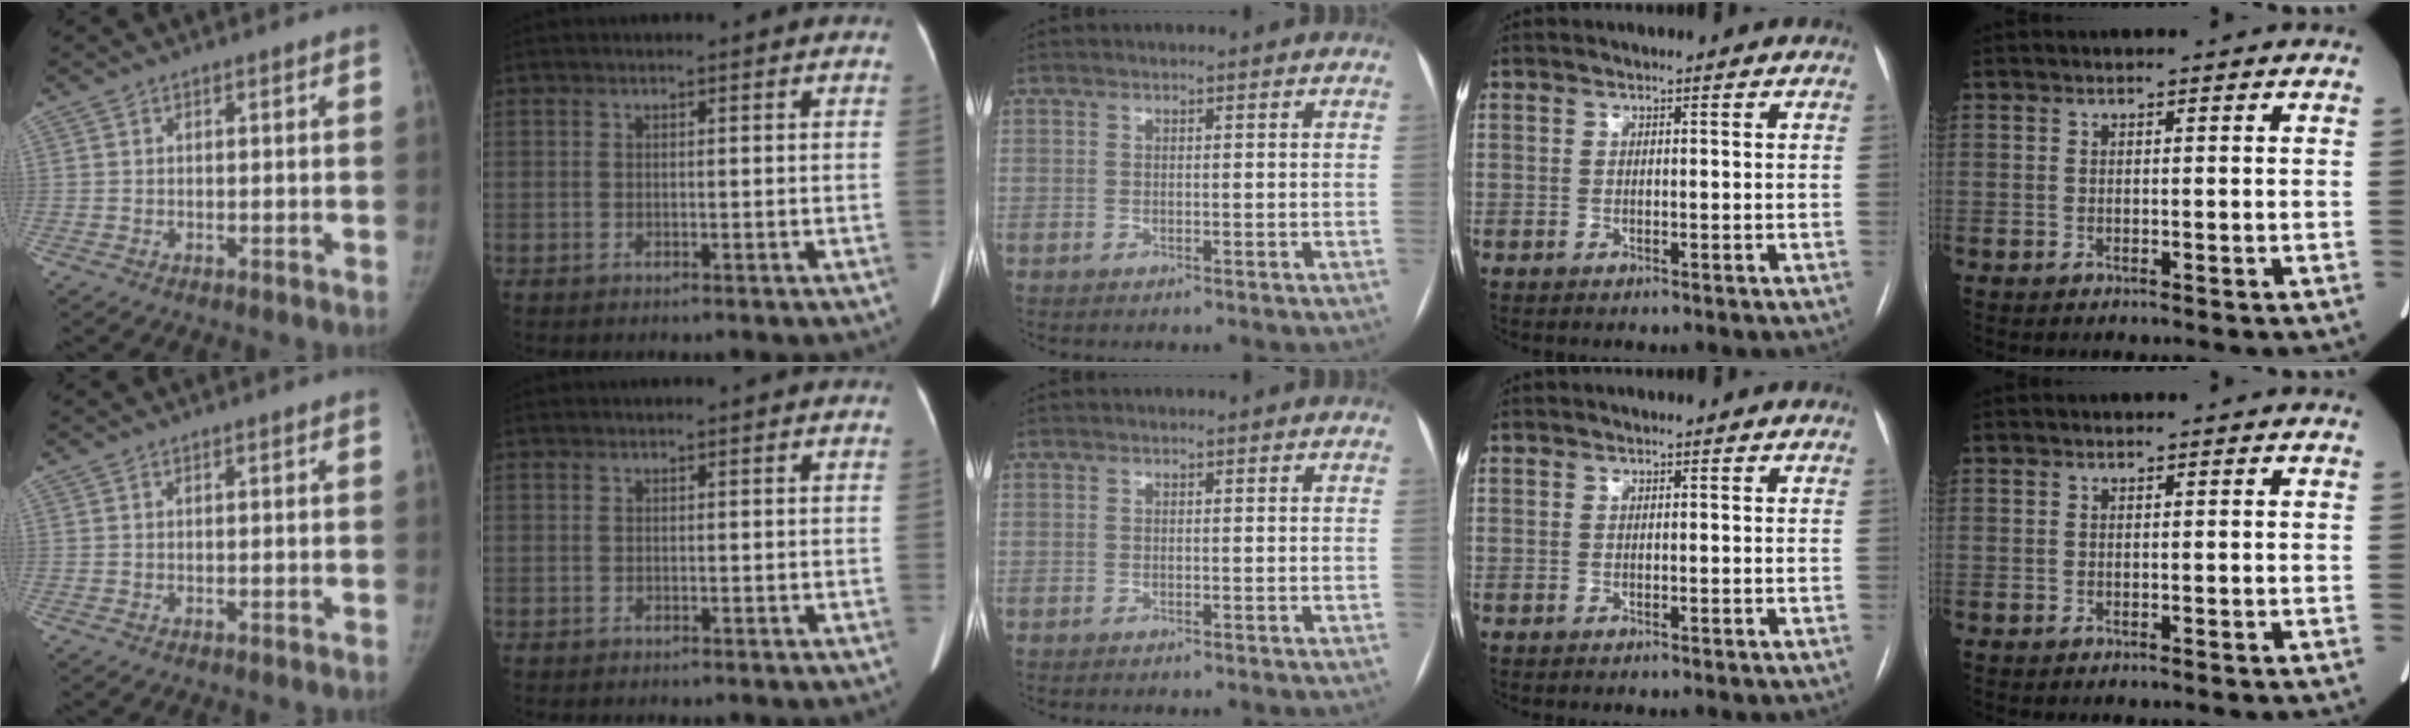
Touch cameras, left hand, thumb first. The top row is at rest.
{}